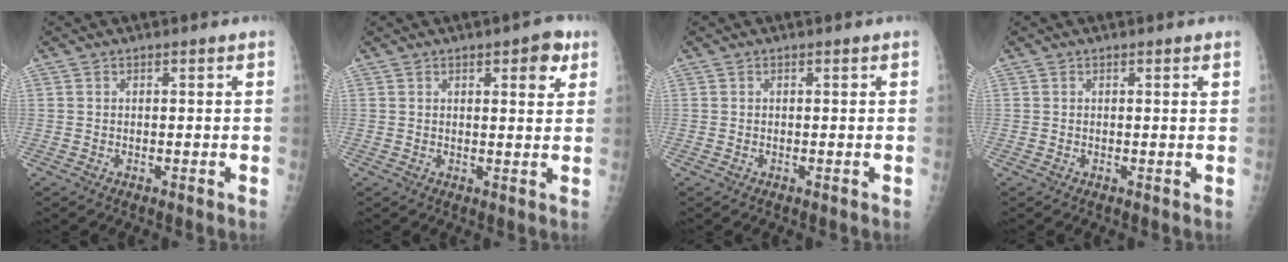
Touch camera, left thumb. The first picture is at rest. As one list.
[{"total": 5.1, "force": [2.5, 1.8, 4.0], "torque": [-0.037, -0.008, 0.027]}, {"total": 0.0}, {"total": 0.5, "force": [0.3, 0.0, 0.4], "torque": [-0.007, -0.001, 0.002]}]